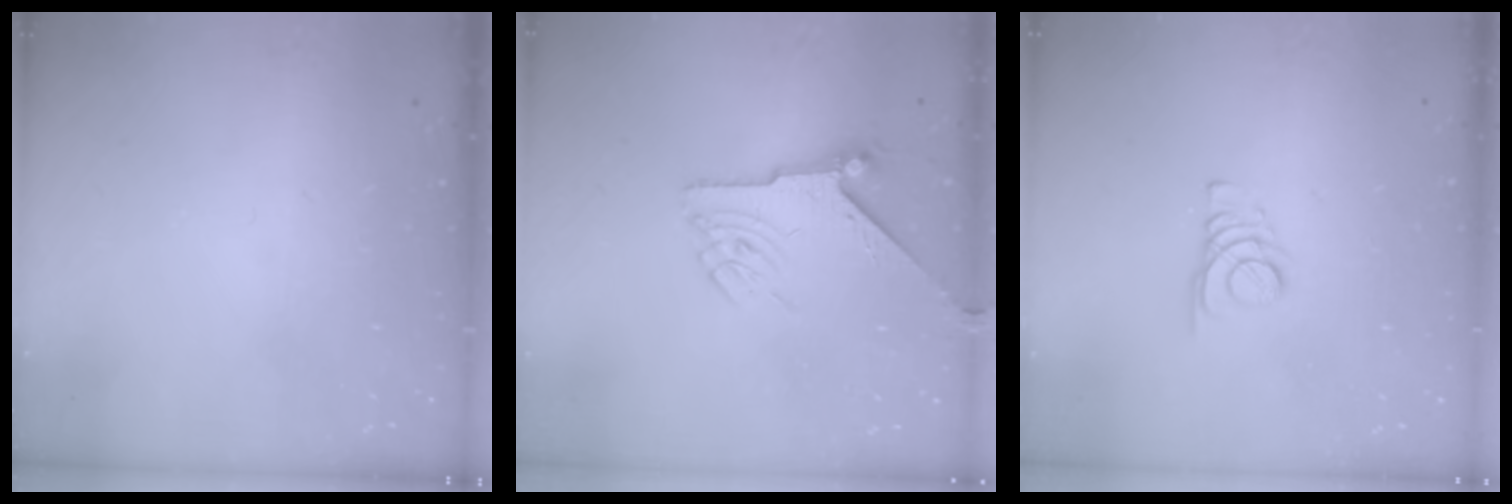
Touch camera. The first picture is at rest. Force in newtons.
{"total": 6.0, "press": 6.0, "slide": 0.7}
{"total": 1.8, "press": 1.7, "slide": 0.1}